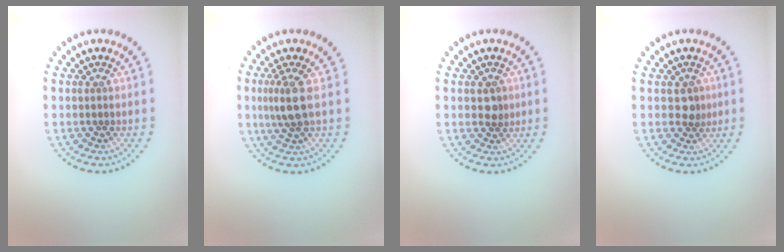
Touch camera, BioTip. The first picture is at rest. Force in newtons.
{"total": 2.7, "press": 2.2, "slide": 1.5}
{"total": 1.5, "press": 1.4, "slide": 0.3}
{"total": 1.5, "press": 1.3, "slide": 0.8}